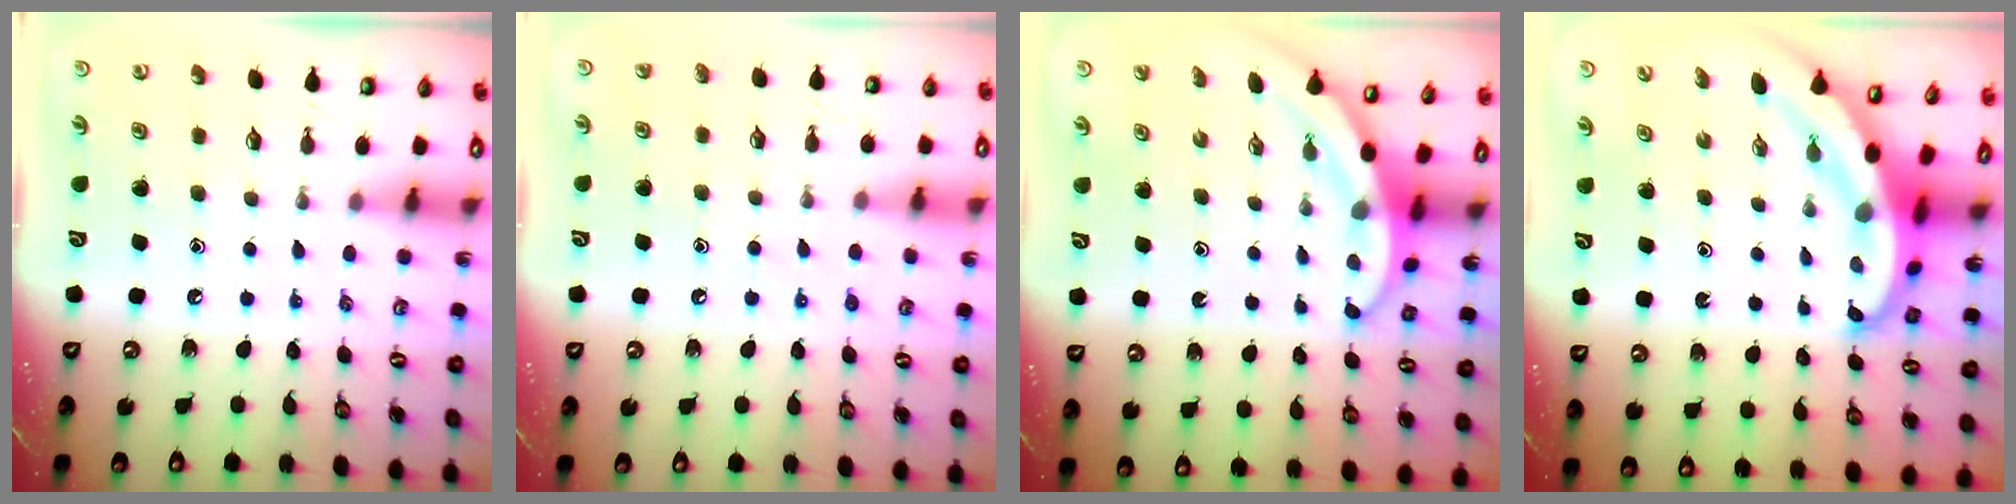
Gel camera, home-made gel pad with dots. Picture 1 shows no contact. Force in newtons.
{"total": 6.2, "press": 6.2, "slide": 0.6}
{"total": 3.6, "press": 3.6, "slide": 0.2}
{"total": 6.8, "press": 6.8, "slide": 0.7}